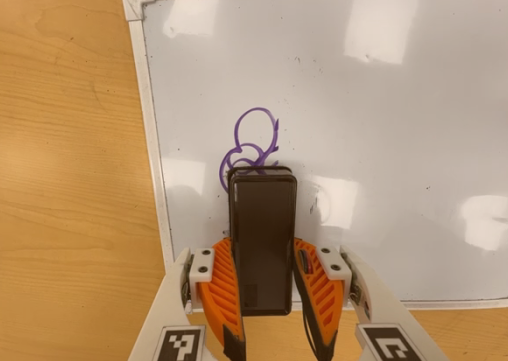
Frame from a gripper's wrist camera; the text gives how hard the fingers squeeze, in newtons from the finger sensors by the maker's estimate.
{"total": 6.9, "left": 6.0, "right": 7.9}